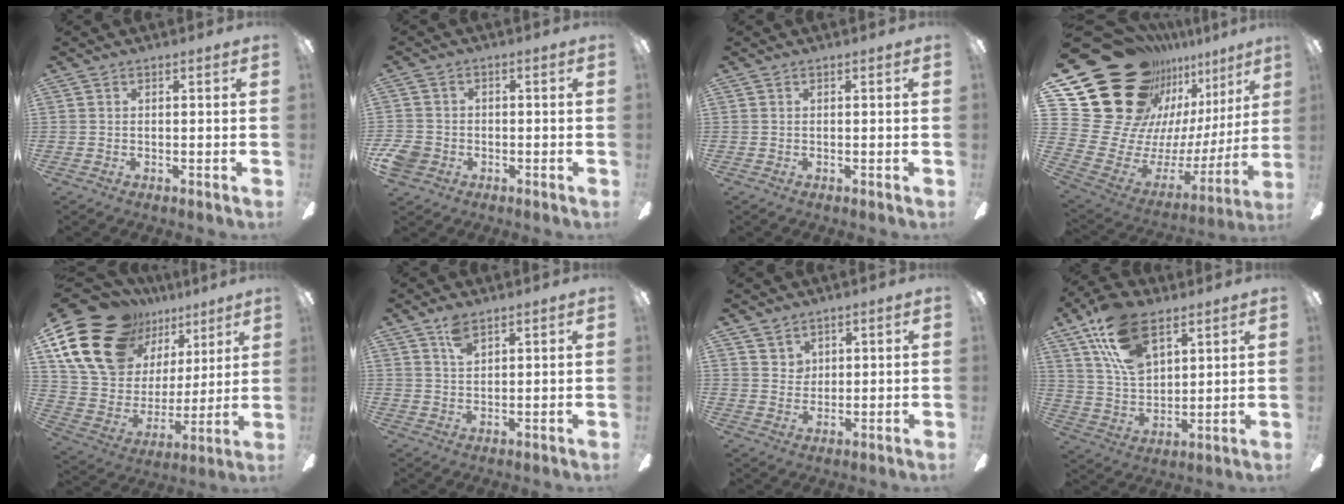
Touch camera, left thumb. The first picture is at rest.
{"total": 5.1, "force": [-1.9, 4.2, 2.2], "torque": [-0.054, 0.014, -0.036]}
{"total": 0.0}
{"total": 30.0, "force": [18.0, 18.8, 14.9], "torque": [-0.245, -0.161, 0.385]}
{"total": 21.9, "force": [14.0, 12.9, 10.7], "torque": [-0.205, -0.080, 0.265]}
{"total": 4.3, "force": [3.0, 1.8, 2.5], "torque": [-0.048, -0.001, 0.053]}
{"total": 3.8, "force": [2.7, 2.7, 0.1], "torque": [0.002, -0.013, 0.048]}
{"total": 17.2, "force": [9.8, 9.3, 10.6], "torque": [-0.213, -0.030, 0.179]}